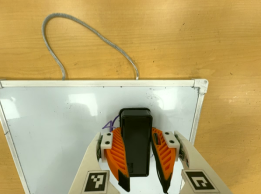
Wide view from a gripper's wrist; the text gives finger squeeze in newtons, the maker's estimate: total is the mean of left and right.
{"total": 13.0, "left": 12.7, "right": 13.2}